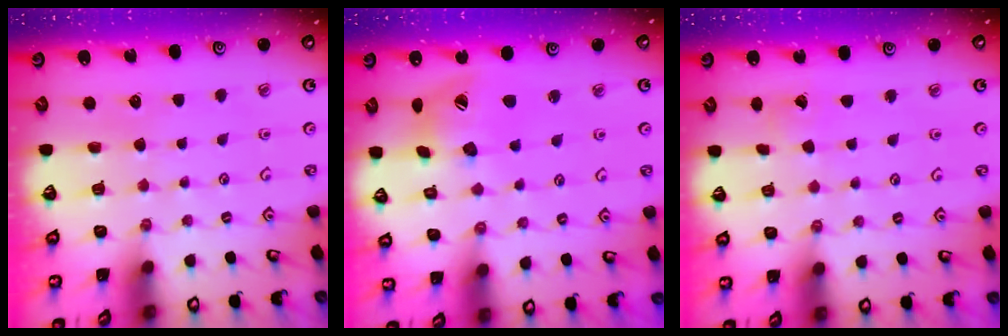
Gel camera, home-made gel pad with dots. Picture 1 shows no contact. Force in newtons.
{"total": 11.9, "press": 11.9, "slide": 0.7}
{"total": 2.7, "press": 2.7, "slide": 0.3}